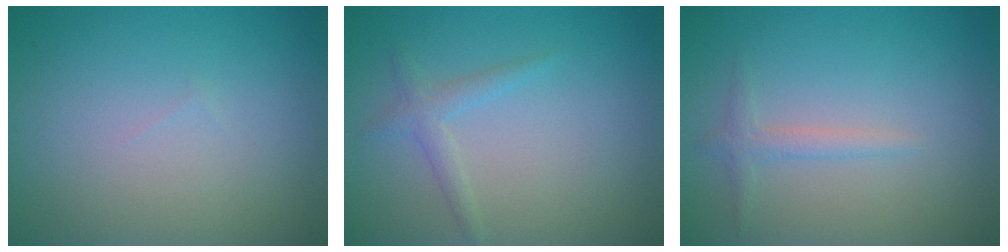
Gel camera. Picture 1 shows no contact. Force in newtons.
{"total": 1.5, "press": 1.5, "slide": 0.0}
{"total": 1.3, "press": 1.3, "slide": 0.0}